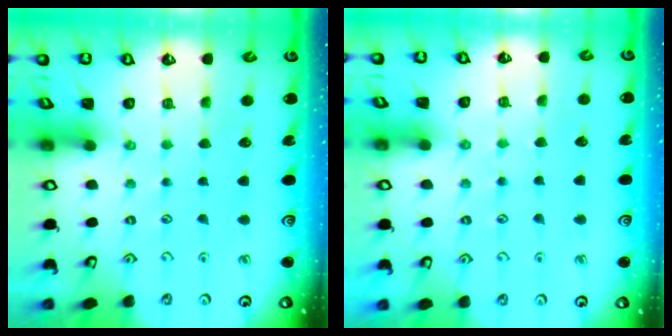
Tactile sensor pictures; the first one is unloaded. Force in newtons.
{"total": 3.7, "press": 3.7, "slide": 0.5}